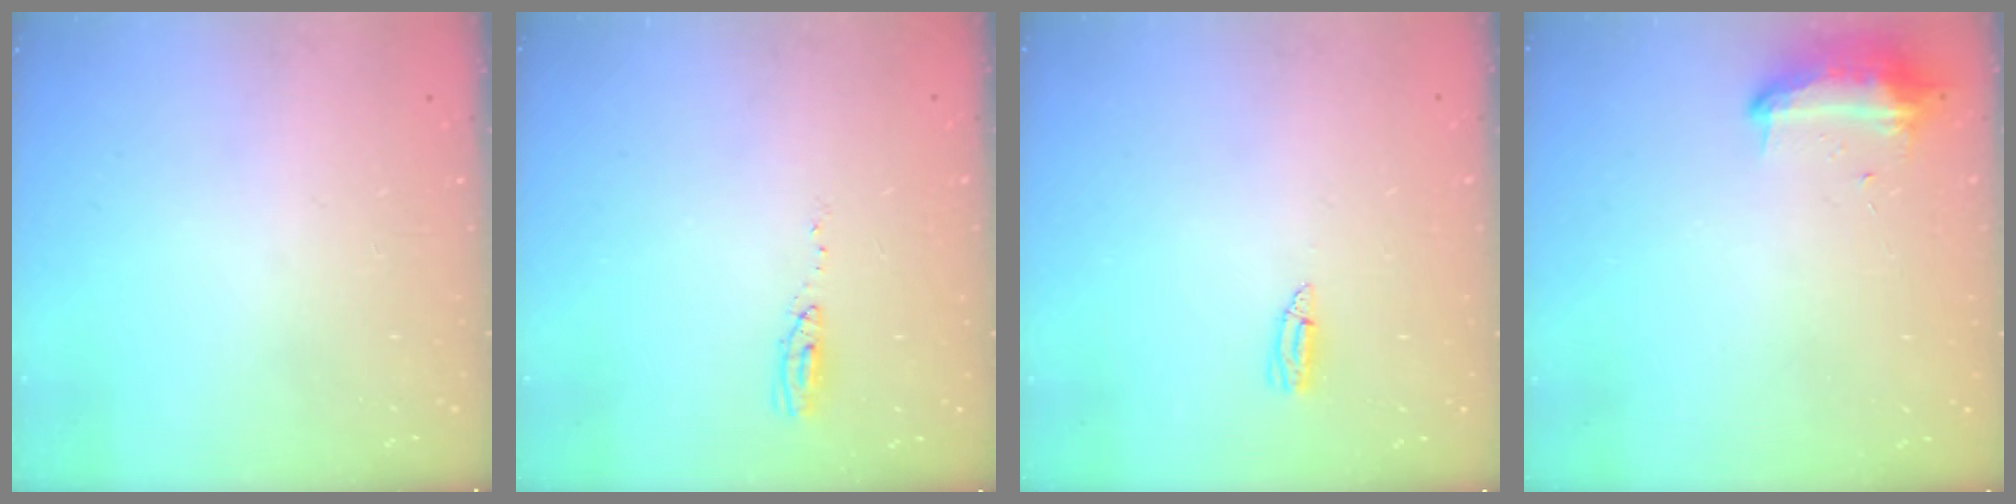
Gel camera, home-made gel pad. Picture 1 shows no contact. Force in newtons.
{"total": 4.8, "press": 4.6, "slide": 1.4}
{"total": 4.8, "press": 4.3, "slide": 2.0}
{"total": 8.9, "press": 8.9, "slide": 0.5}